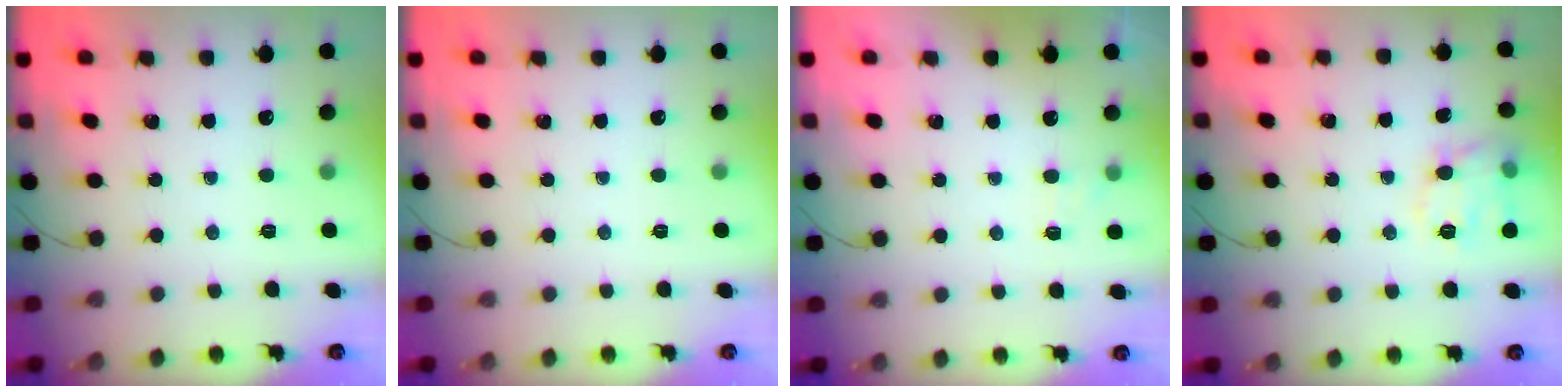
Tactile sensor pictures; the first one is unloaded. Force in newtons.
{"total": 0.0}
{"total": 4.4, "press": 4.2, "slide": 1.3}
{"total": 11.8, "press": 11.8, "slide": 0.6}